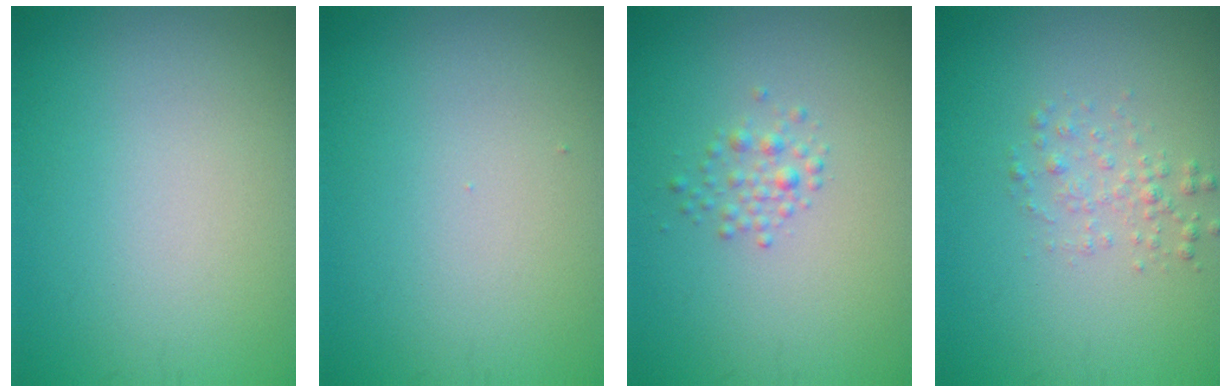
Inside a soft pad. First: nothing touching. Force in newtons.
{"total": 0.0}
{"total": 1.4, "press": 1.4, "slide": 0.1}
{"total": 1.6, "press": 1.6, "slide": 0.1}